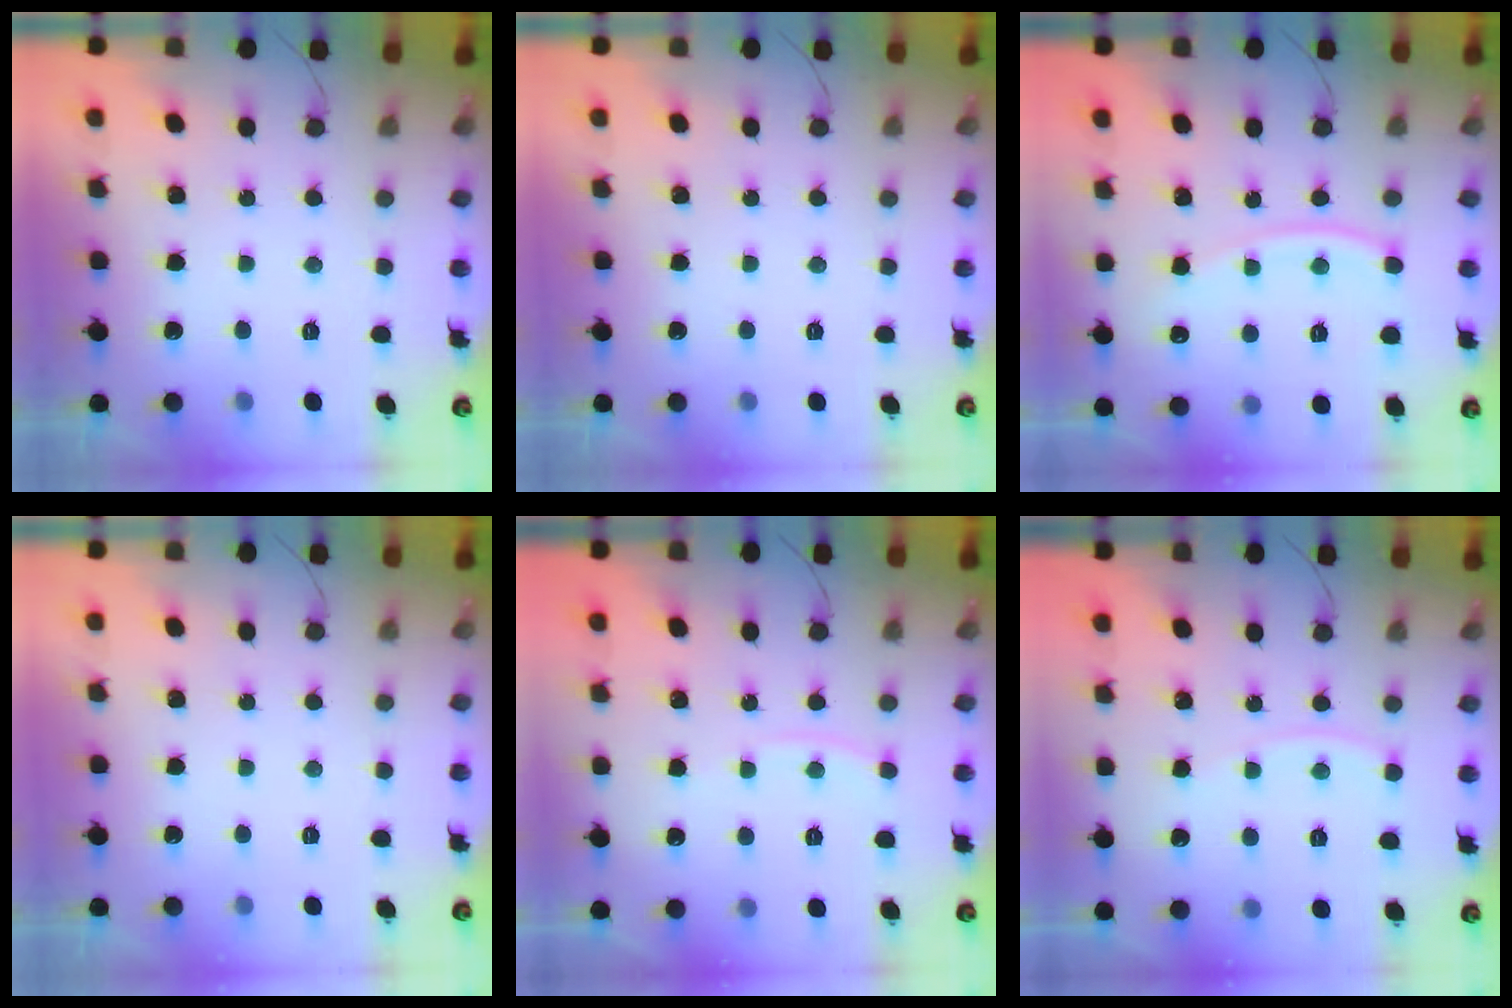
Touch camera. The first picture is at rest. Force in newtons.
{"total": 0.0}
{"total": 9.7, "press": 9.7, "slide": 0.5}
{"total": 0.0}
{"total": 4.7, "press": 4.7, "slide": 0.4}
{"total": 4.2, "press": 4.2, "slide": 0.4}